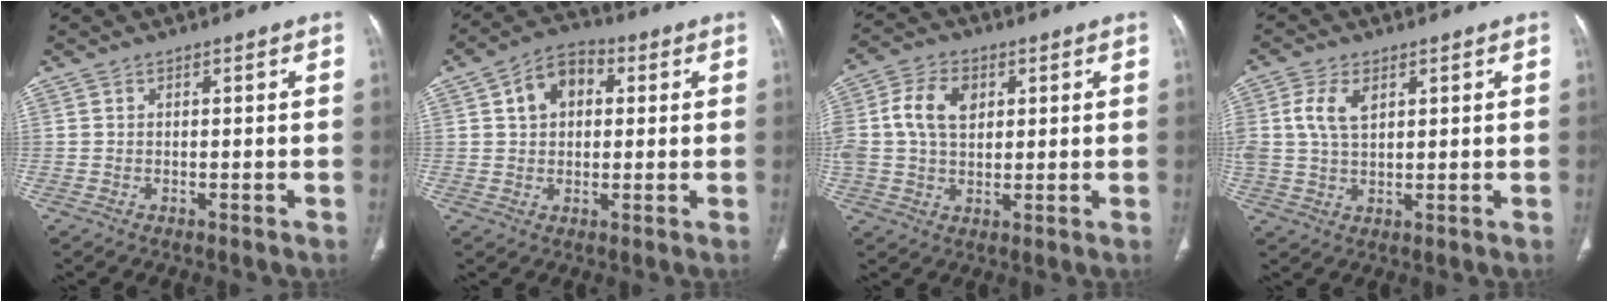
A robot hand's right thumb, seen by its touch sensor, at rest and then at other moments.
{"total": 8.5, "force": [2.2, 6.0, 5.6], "torque": [-0.076, 0.012, 0.028]}
{"total": 10.1, "force": [2.3, 6.9, 7.1], "torque": [-0.135, 0.008, 0.043]}
{"total": 6.1, "force": [2.1, 3.4, 4.6], "torque": [-0.101, 0.001, 0.042]}